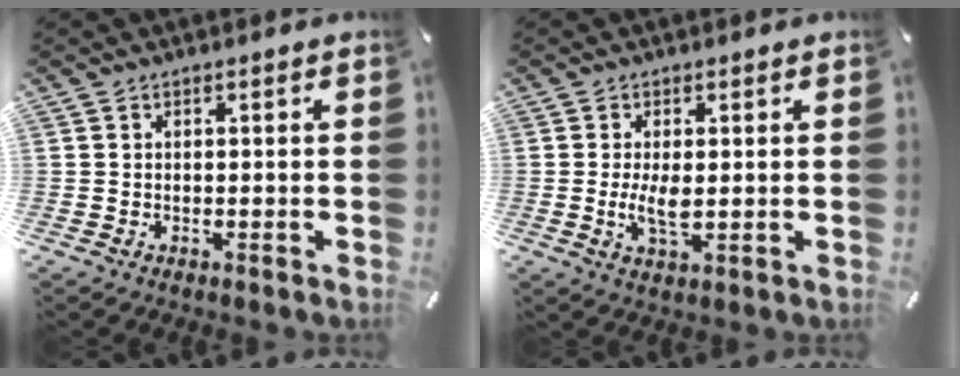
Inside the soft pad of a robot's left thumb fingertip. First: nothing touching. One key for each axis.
{"total": 5.1, "fx": -0.1, "fy": 2.0, "fz": 4.7, "tx": -0.107, "ty": -0.006, "tz": -0.006}